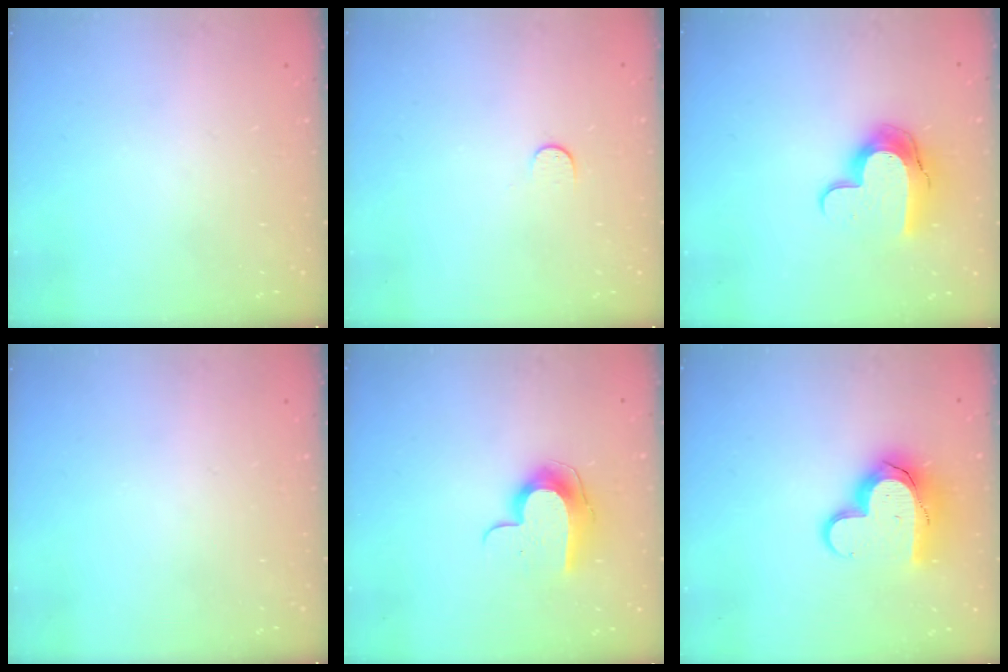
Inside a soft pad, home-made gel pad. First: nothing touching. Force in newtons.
{"total": 3.9, "press": 3.9, "slide": 0.5}
{"total": 11.9, "press": 11.9, "slide": 0.6}
{"total": 0.0}
{"total": 10.1, "press": 10.0, "slide": 1.0}
{"total": 14.1, "press": 14.0, "slide": 1.2}